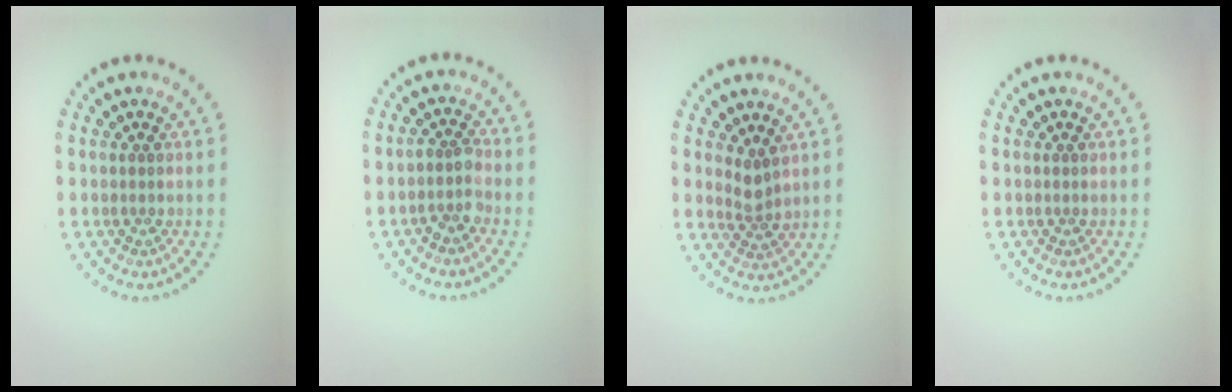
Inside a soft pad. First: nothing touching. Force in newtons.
{"total": 1.7, "press": 1.5, "slide": 0.7}
{"total": 1.8, "press": 1.4, "slide": 1.2}
{"total": 0.0}